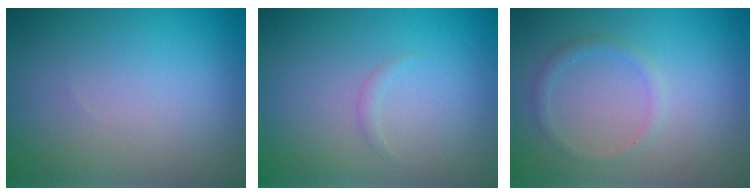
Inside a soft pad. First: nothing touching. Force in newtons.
{"total": 0.6, "press": 0.6, "slide": 0.0}
{"total": 1.2, "press": 1.2, "slide": 0.1}